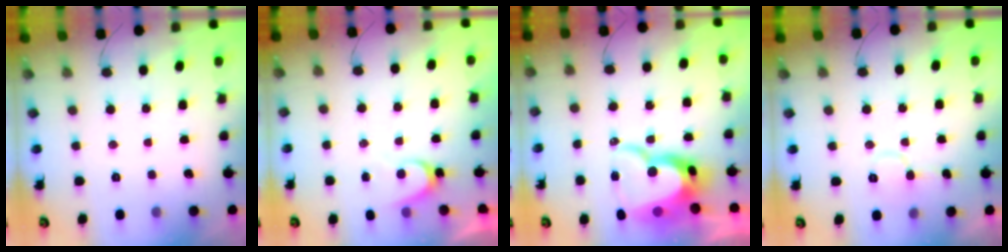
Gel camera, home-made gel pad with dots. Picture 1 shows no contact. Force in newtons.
{"total": 4.9, "press": 4.8, "slide": 0.5}
{"total": 17.8, "press": 17.7, "slide": 1.7}
{"total": 7.4, "press": 7.4, "slide": 0.5}